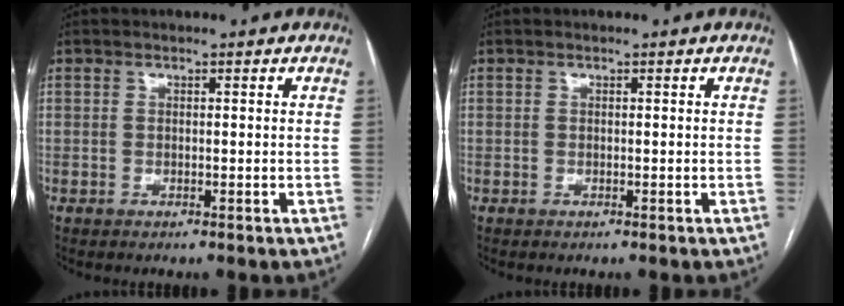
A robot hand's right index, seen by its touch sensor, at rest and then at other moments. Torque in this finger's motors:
{"motor_torque": [0.00, 0.00, 0.00, 0.00]}